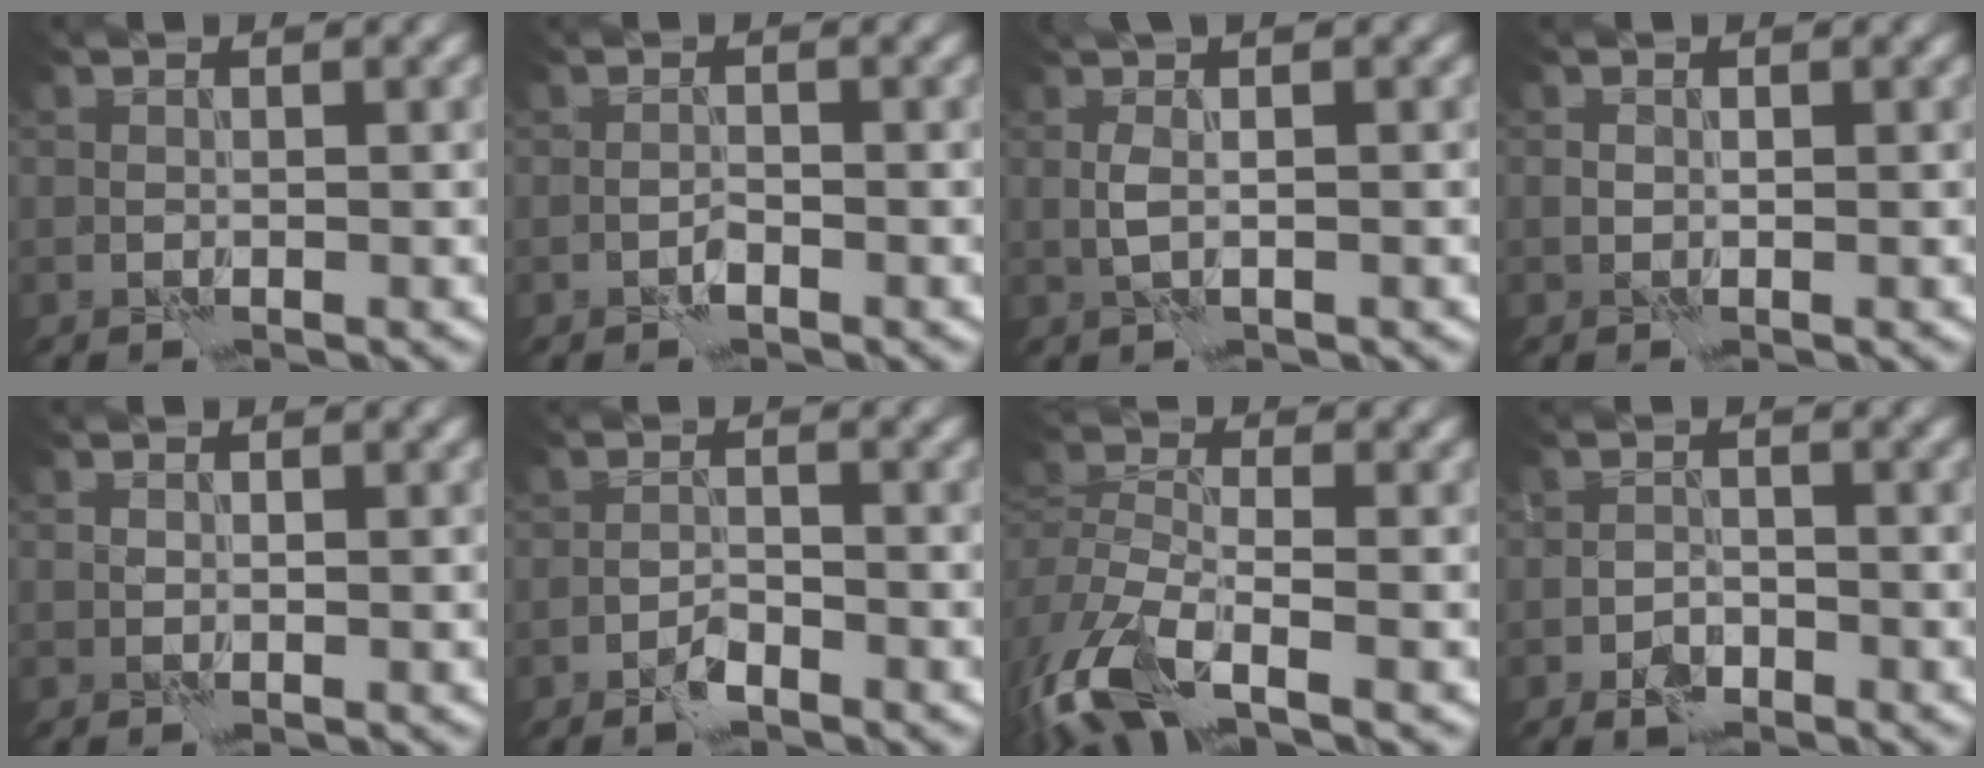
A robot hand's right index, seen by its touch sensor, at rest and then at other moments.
{"total": 1.0, "force": [-0.7, 0.3, 0.5], "torque": [-0.011, 0.003, -0.015]}
{"total": 1.8, "force": [0.6, 0.1, 1.7], "torque": [-0.038, 0.007, 0.004]}
{"total": 0.0}
{"total": 0.0}
{"total": 1.7, "force": [-1.4, 0.5, 0.9], "torque": [-0.018, 0.003, -0.030]}
{"total": 8.8, "force": [-5.0, 3.7, 6.3], "torque": [-0.152, -0.021, -0.104]}
{"total": 2.2, "force": [-1.5, 1.2, 1.0], "torque": [-0.017, 0.002, -0.030]}